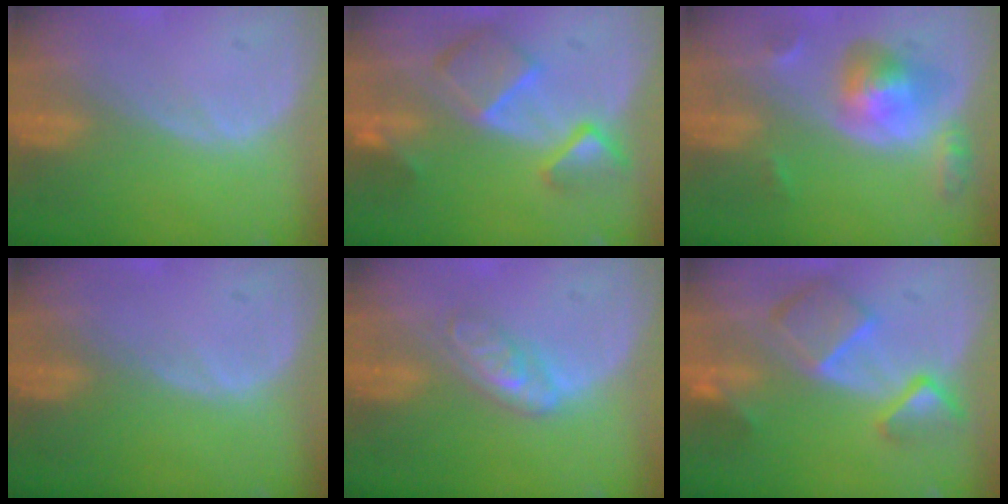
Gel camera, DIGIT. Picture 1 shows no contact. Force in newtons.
{"total": 7.9, "press": 6.8, "slide": 4.1}
{"total": 5.9, "press": 5.6, "slide": 1.8}
{"total": 0.0}
{"total": 4.5, "press": 3.9, "slide": 2.3}
{"total": 7.9, "press": 6.8, "slide": 4.1}